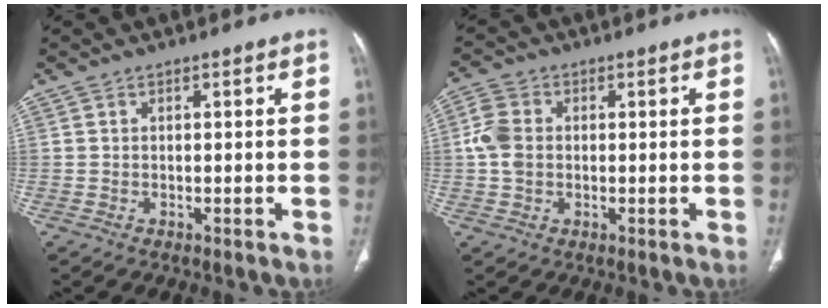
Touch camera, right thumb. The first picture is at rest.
{"total": 5.2, "force": [0.0, 4.0, 3.4], "torque": [-0.078, 0.010, -0.005]}